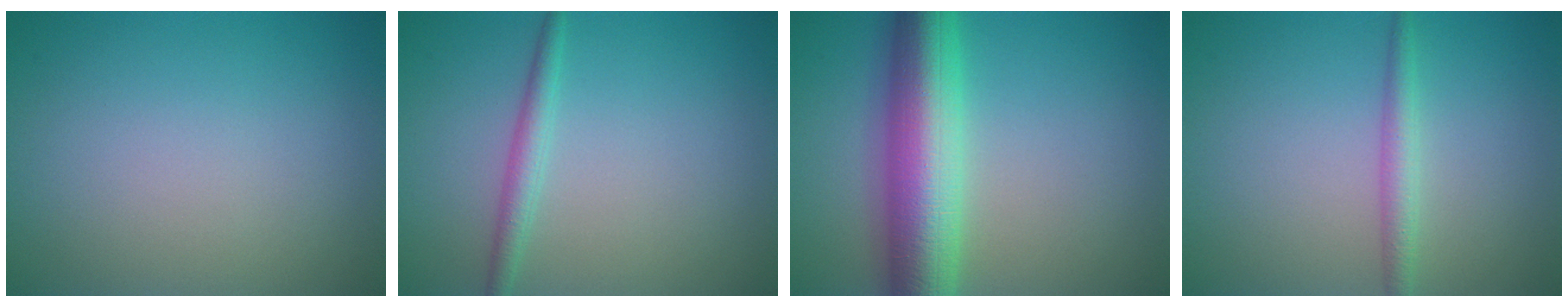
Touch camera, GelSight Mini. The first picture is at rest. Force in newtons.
{"total": 1.9, "press": 1.9, "slide": 0.1}
{"total": 9.6, "press": 9.6, "slide": 0.1}
{"total": 1.9, "press": 1.9, "slide": 0.1}